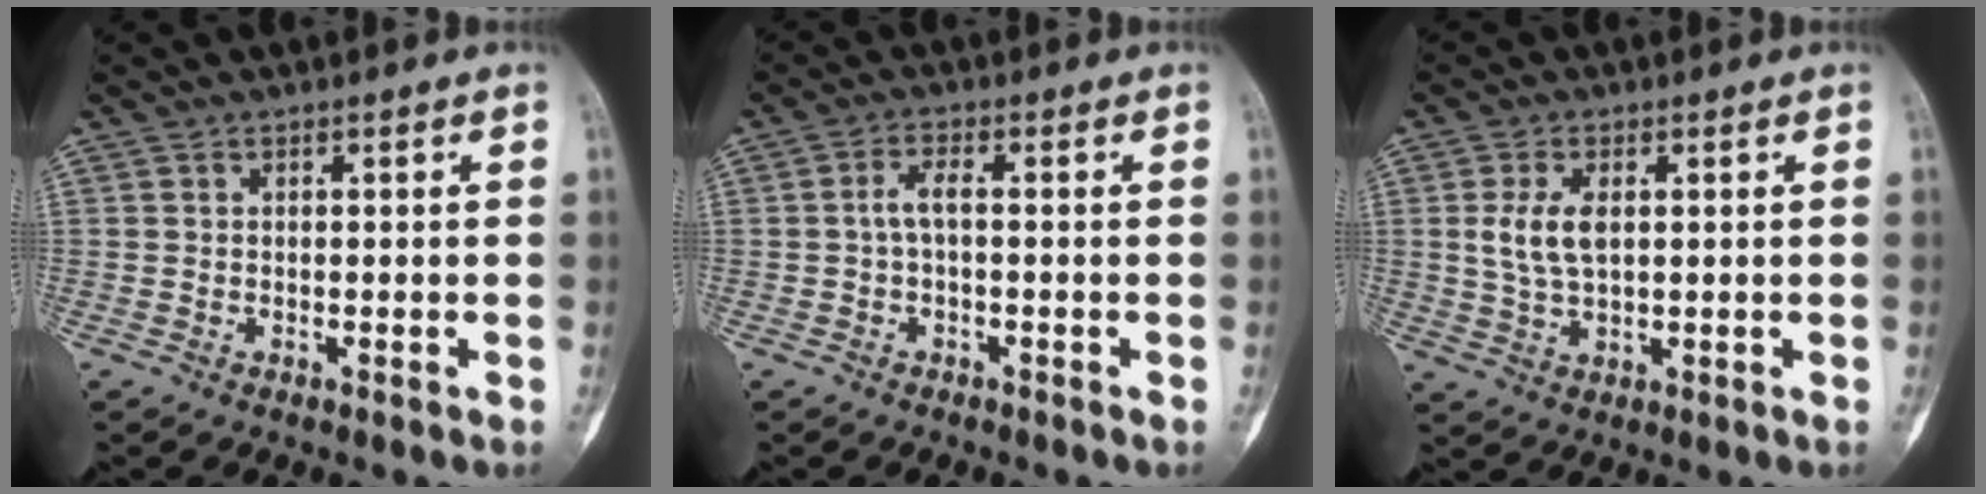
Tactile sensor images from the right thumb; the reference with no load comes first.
{"total": 2.6, "force": [-0.3, 0.9, 2.4], "torque": [-0.049, 0.010, -0.010]}
{"total": 6.2, "force": [1.1, 3.2, 5.1], "torque": [-0.105, -0.003, 0.024]}